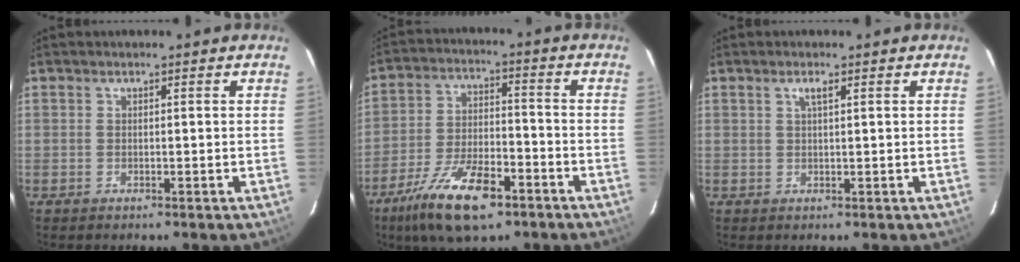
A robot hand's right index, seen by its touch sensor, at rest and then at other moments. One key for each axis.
{"total": 15.1, "fx": -9.5, "fy": 5.8, "fz": 10.2, "tx": -0.215, "ty": -0.021, "tz": -0.168}
{"total": 1.4, "fx": 0.7, "fy": 0.2, "fz": 1.1, "tx": -0.021, "ty": 0.003, "tz": 0.011}